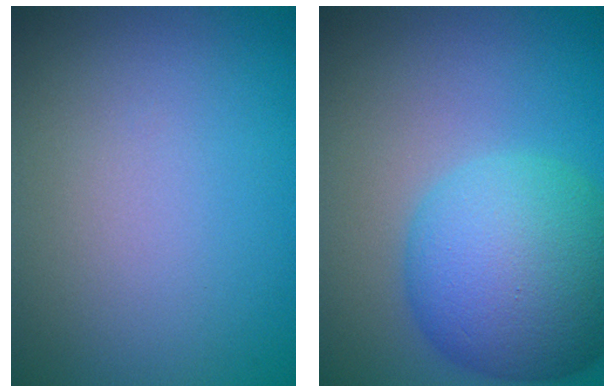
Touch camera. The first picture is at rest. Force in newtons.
{"total": 10.5, "press": 10.4, "slide": 0.3}